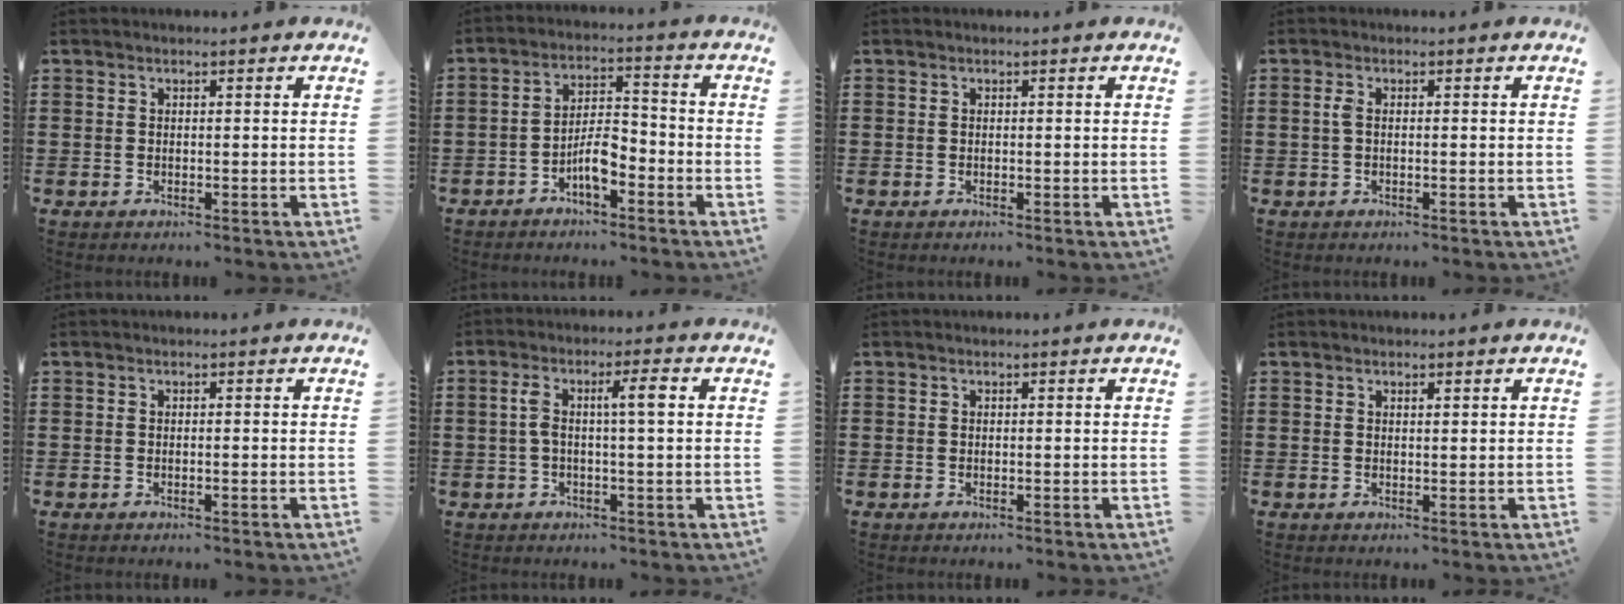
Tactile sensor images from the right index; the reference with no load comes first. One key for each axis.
{"total": 5.5, "fx": -2.9, "fy": 1.9, "fz": 4.2, "tx": -0.085, "ty": 0.008, "tz": -0.058}
{"total": 0.0}
{"total": 1.3, "fx": -0.2, "fy": 0.3, "fz": 1.2, "tx": -0.024, "ty": 0.000, "tz": -0.004}
{"total": 0.0}
{"total": 5.1, "fx": 0.5, "fy": 0.8, "fz": 5.0, "tx": -0.095, "ty": 0.007, "tz": 0.003}
{"total": 0.0}
{"total": 0.7, "fx": 0.6, "fy": 0.2, "fz": 0.4, "tx": -0.008, "ty": 0.002, "tz": 0.010}